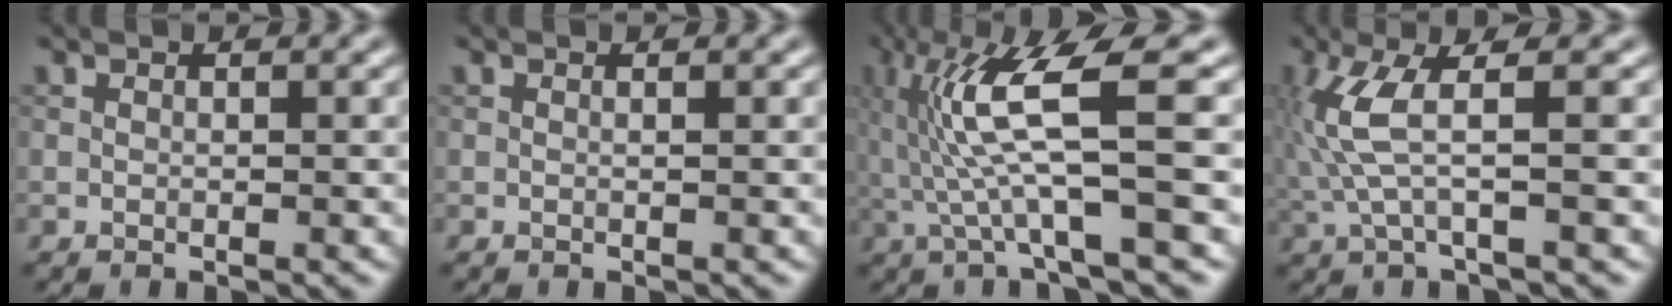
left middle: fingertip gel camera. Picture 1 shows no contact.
{"total": 0.5, "force": [0.3, 0.1, 0.4], "torque": [-0.009, -0.003, -0.004]}
{"total": 6.8, "force": [-0.1, 0.5, 6.8], "torque": [-0.147, 0.016, 0.000]}
{"total": 4.5, "force": [0.6, 0.6, 4.4], "torque": [-0.123, 0.006, 0.014]}